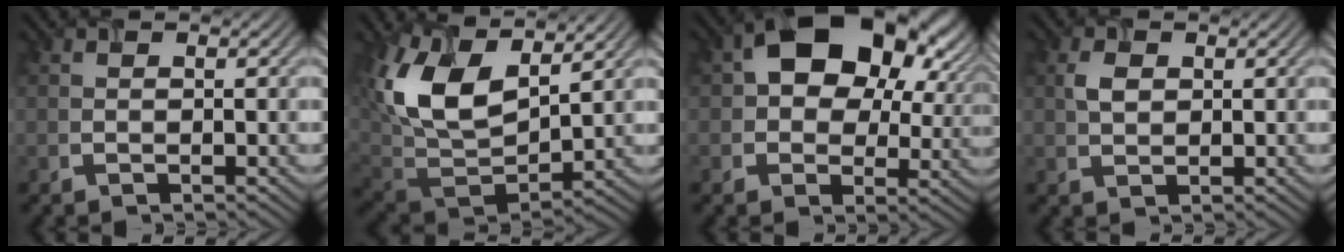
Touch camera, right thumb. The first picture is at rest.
{"total": 15.3, "force": [6.3, 8.1, 11.3], "torque": [-0.262, 0.010, 0.132]}
{"total": 13.3, "force": [4.5, 9.1, 8.6], "torque": [-0.130, 0.003, 0.083]}
{"total": 1.7, "force": [0.4, 1.2, 1.1], "torque": [-0.027, -0.001, 0.017]}